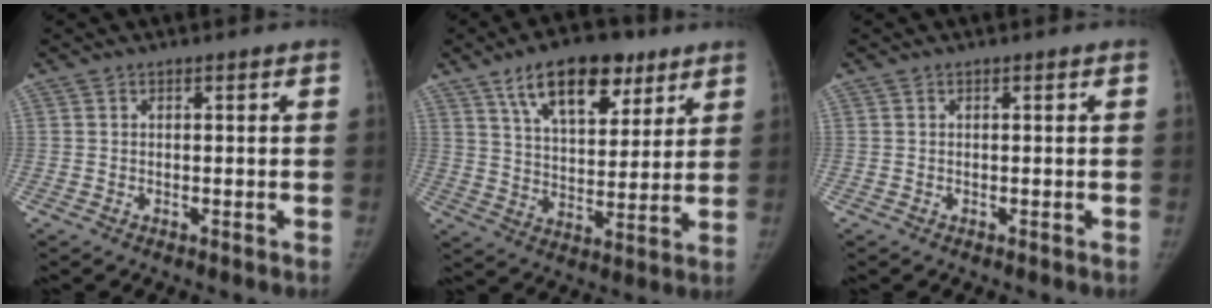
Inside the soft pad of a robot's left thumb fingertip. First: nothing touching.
{"total": 16.2, "force": [9.5, 8.2, 10.3], "torque": [-0.120, -0.036, 0.157]}
{"total": 0.0}